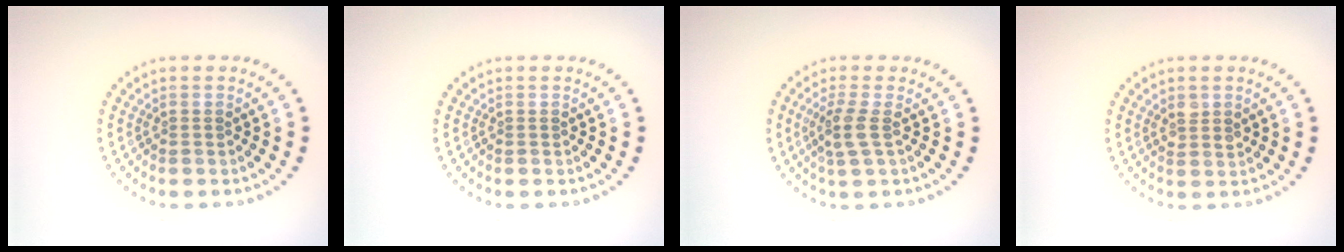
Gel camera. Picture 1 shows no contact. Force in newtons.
{"total": 0.0}
{"total": 2.1, "press": 1.8, "slide": 1.2}
{"total": 1.4, "press": 1.3, "slide": 0.5}